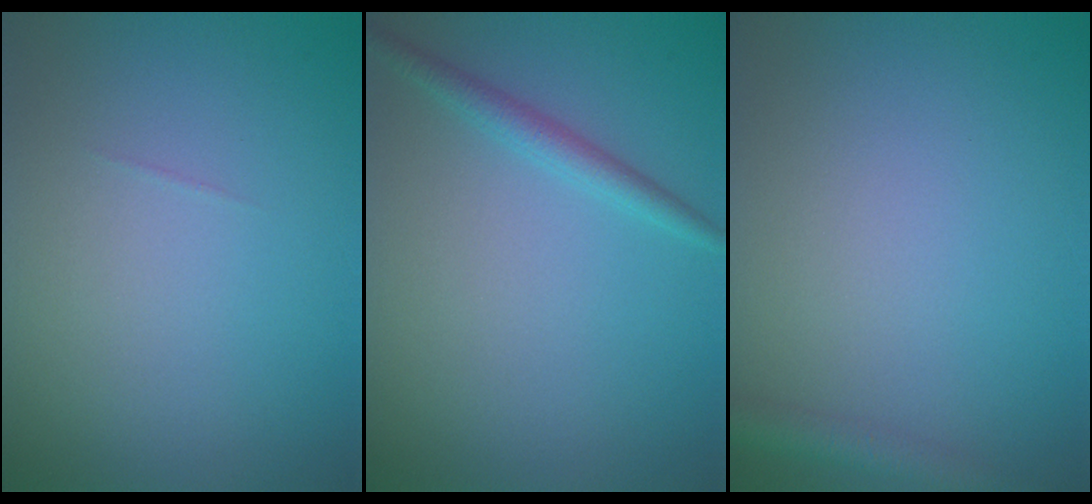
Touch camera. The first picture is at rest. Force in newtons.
{"total": 1.8, "press": 1.8, "slide": 0.0}
{"total": 2.1, "press": 2.1, "slide": 0.1}